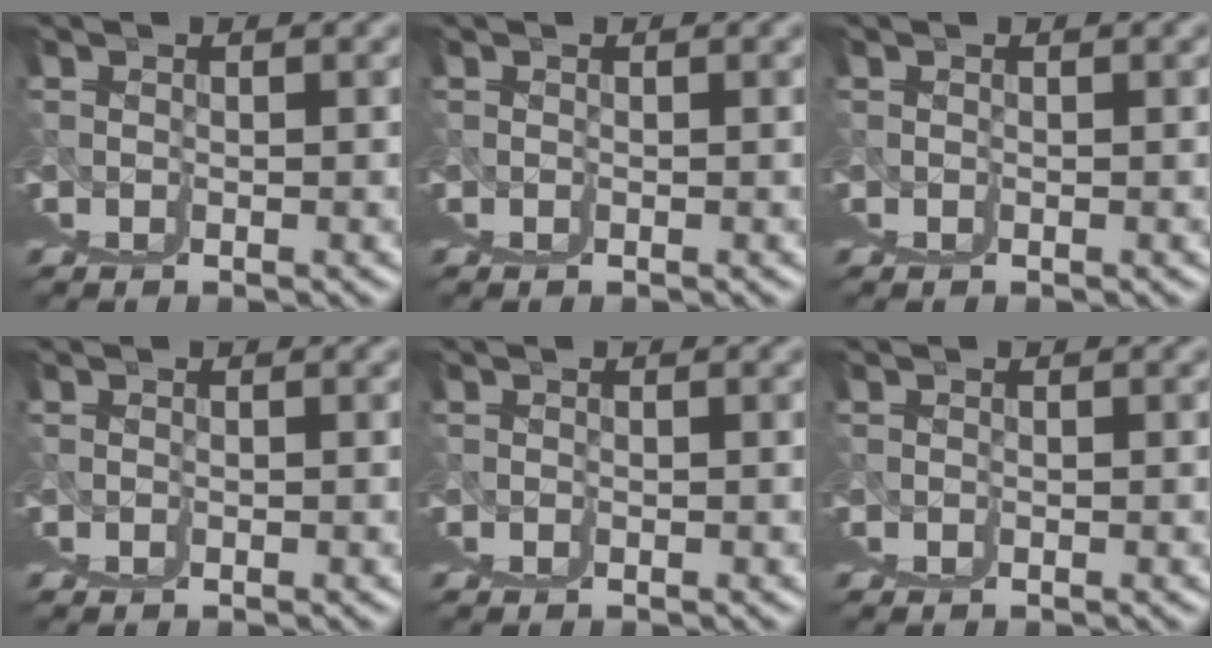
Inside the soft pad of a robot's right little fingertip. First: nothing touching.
{"total": 0.0}
{"total": 0.0}
{"total": 0.0}
{"total": 0.0}
{"total": 0.0}